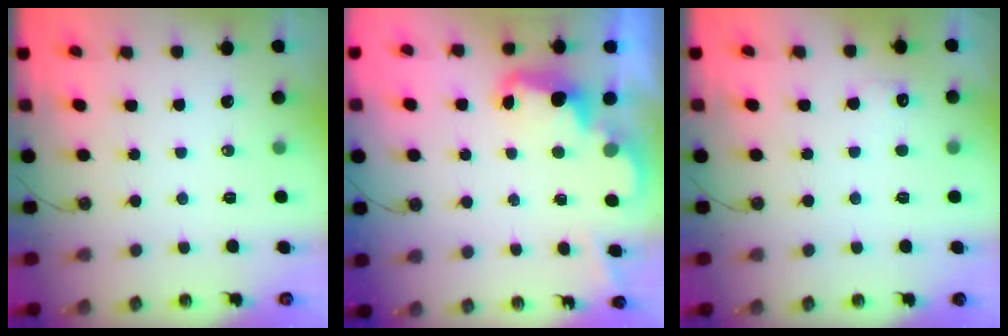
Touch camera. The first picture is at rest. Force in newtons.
{"total": 3.4, "press": 3.3, "slide": 0.8}
{"total": 5.0, "press": 4.8, "slide": 1.2}